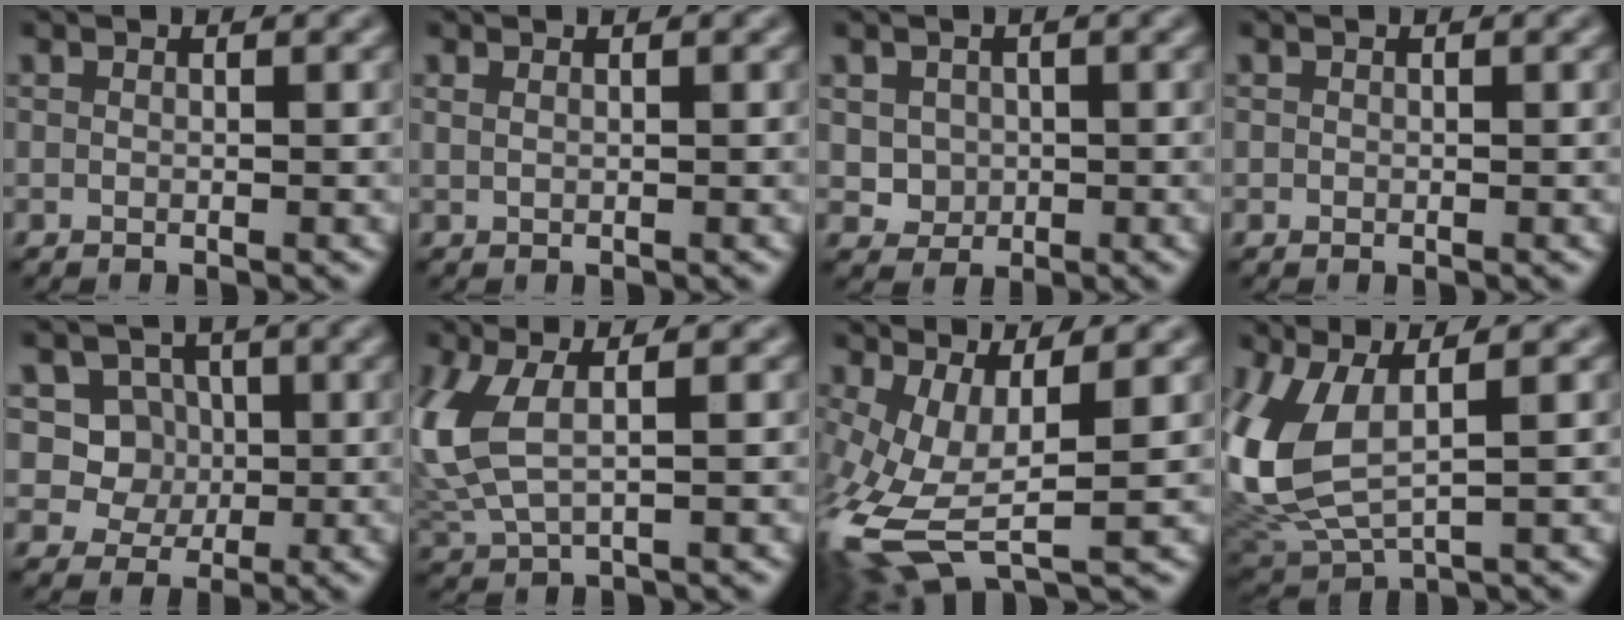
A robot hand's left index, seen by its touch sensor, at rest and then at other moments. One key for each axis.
{"total": 0.7, "fx": 0.5, "fy": 0.3, "fz": 0.4, "tx": -0.010, "ty": -0.001, "tz": 0.007}
{"total": 2.2, "fx": 0.2, "fy": 2.0, "fz": 0.8, "tx": -0.016, "ty": -0.007, "tz": 0.014}
{"total": 0.0}
{"total": 4.6, "fx": 1.0, "fy": 4.1, "fz": 1.8, "tx": -0.023, "ty": 0.001, "tz": 0.021}
{"total": 5.6, "fx": 0.9, "fy": 2.7, "fz": 4.9, "tx": -0.135, "ty": -0.002, "tz": 0.023}
{"total": 9.7, "fx": -1.7, "fy": 3.7, "fz": 8.8, "tx": -0.205, "ty": -0.012, "tz": -0.027}
{"total": 8.5, "fx": 1.4, "fy": 4.4, "fz": 7.2, "tx": -0.194, "ty": -0.011, "tz": 0.037}